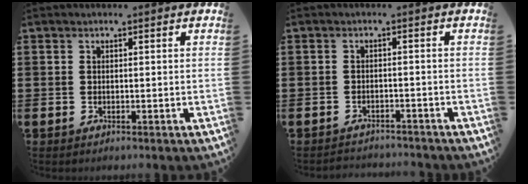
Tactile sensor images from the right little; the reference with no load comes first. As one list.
[{"total": 1.6, "force": [-1.6, 0.0, -0.2], "torque": [-0.001, 0.004, -0.036]}]